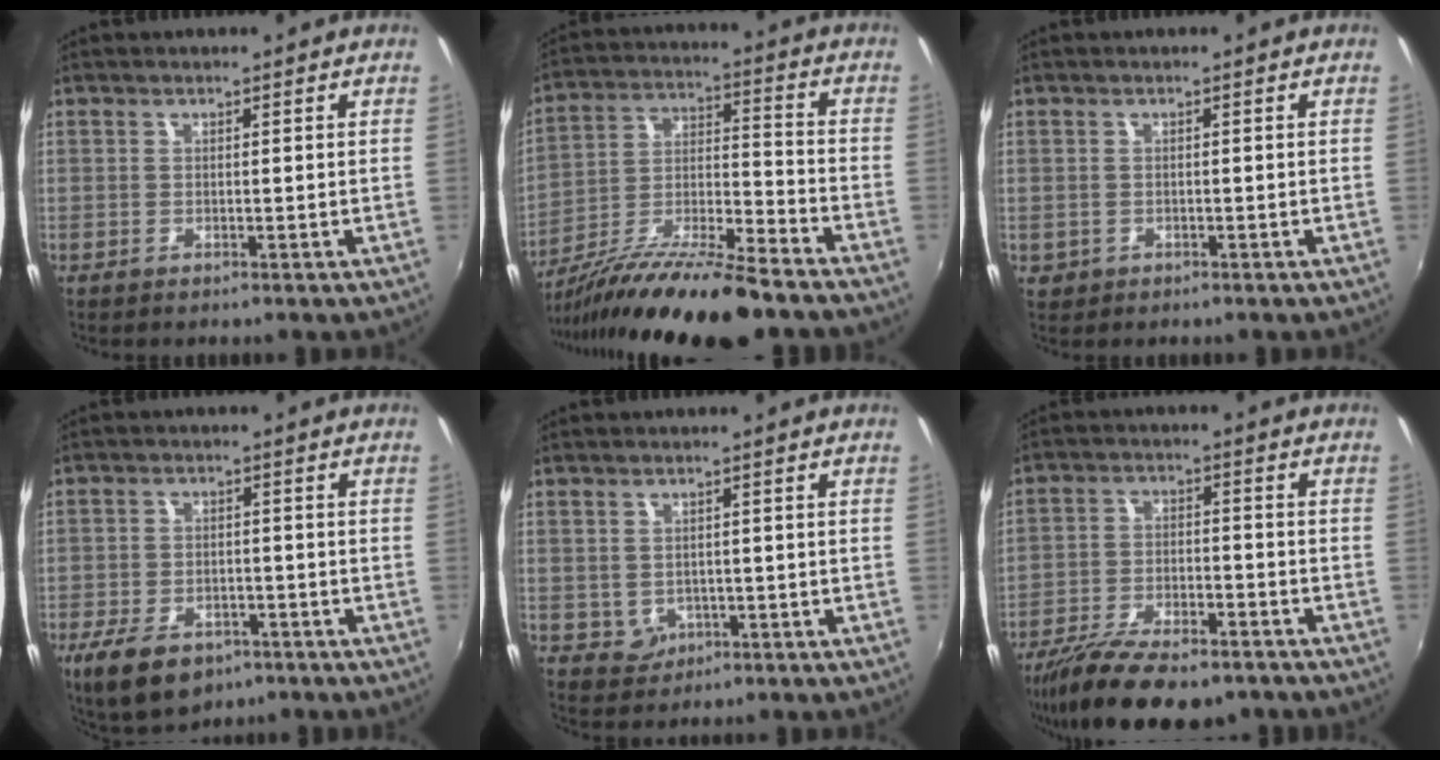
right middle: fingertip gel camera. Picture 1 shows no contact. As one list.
[{"total": 18.4, "force": [-14.3, 1.7, 11.5], "torque": [-0.212, -0.022, -0.249]}, {"total": 1.9, "force": [-0.5, 1.7, 0.7], "torque": [-0.017, -0.003, -0.004]}, {"total": 11.6, "force": [-7.0, 6.5, 6.4], "torque": [-0.147, -0.022, -0.111]}, {"total": 3.2, "force": [-0.5, 3.0, 1.0], "torque": [-0.022, 0.001, 0.004]}, {"total": 16.4, "force": [-12.6, 5.3, 9.0], "torque": [-0.185, -0.038, -0.206]}]